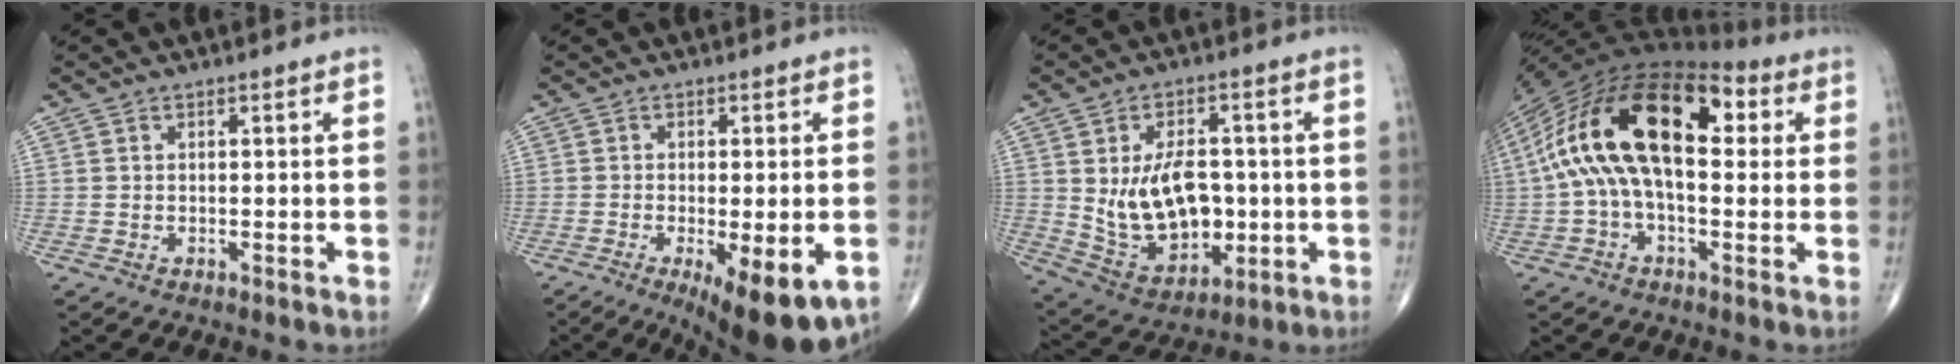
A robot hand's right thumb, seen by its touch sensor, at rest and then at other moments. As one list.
[{"total": 13.4, "force": [-5.5, 4.4, 11.4], "torque": [-0.148, -0.011, -0.072]}, {"total": 14.4, "force": [-0.1, 9.3, 11.0], "torque": [-0.156, -0.006, 0.021]}, {"total": 22.1, "force": [2.9, 11.3, 18.8], "torque": [-0.336, 0.046, 0.033]}]